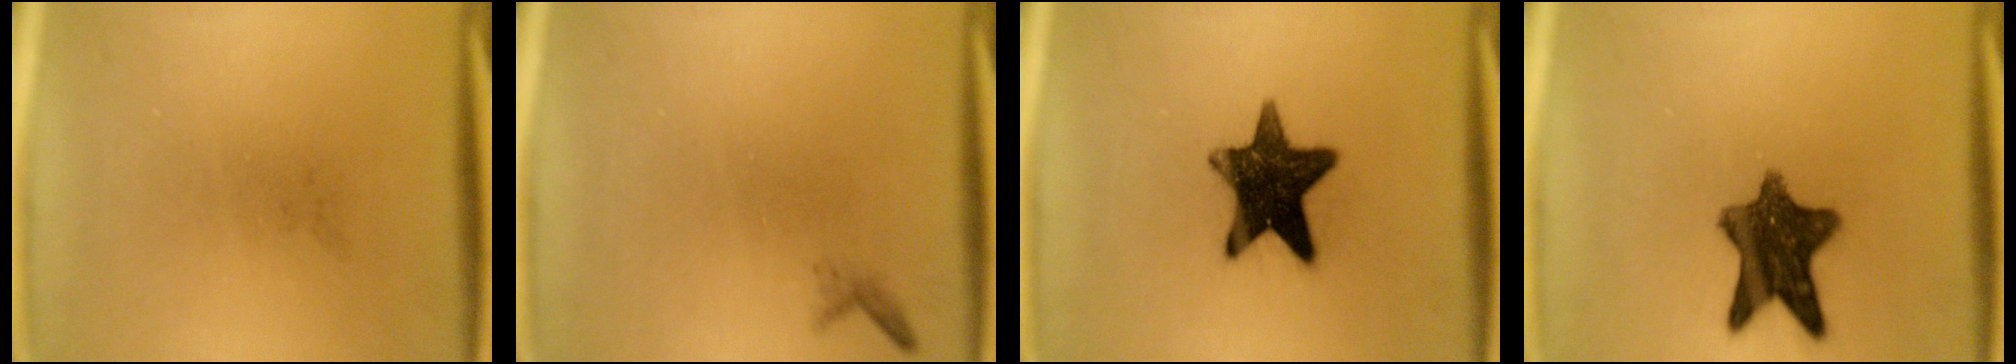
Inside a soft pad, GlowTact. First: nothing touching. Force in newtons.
{"total": 0.6}
{"total": 14.1}
{"total": 10.6}